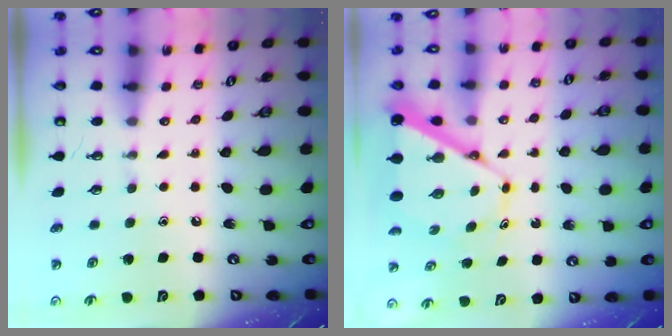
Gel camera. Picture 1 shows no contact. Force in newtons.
{"total": 10.2, "press": 10.2, "slide": 1.0}